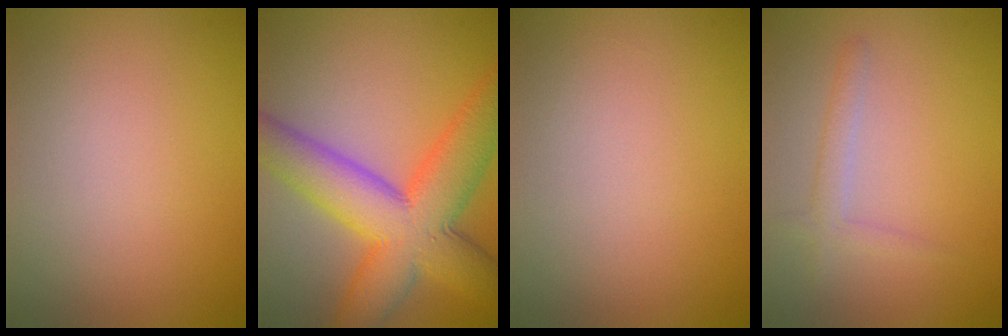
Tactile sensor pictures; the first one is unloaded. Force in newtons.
{"total": 11.0, "press": 11.0, "slide": 0.4}
{"total": 0.0}
{"total": 1.8, "press": 1.7, "slide": 0.1}